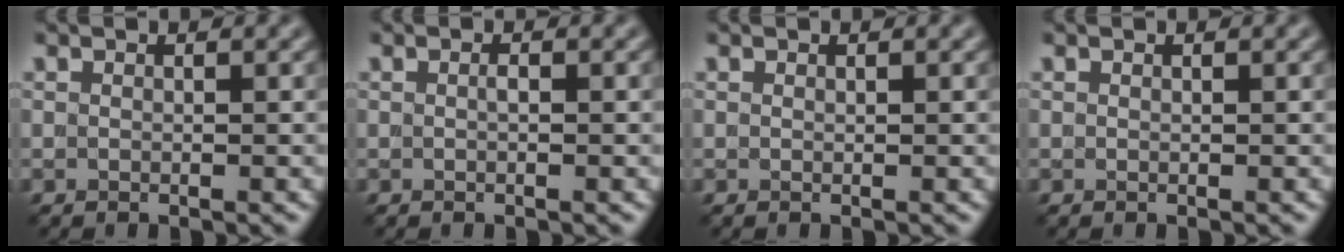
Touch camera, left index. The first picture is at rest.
{"total": 0.6, "force": [0.1, 0.1, 0.6], "torque": [-0.010, 0.001, 0.000]}
{"total": 0.0}
{"total": 0.0}